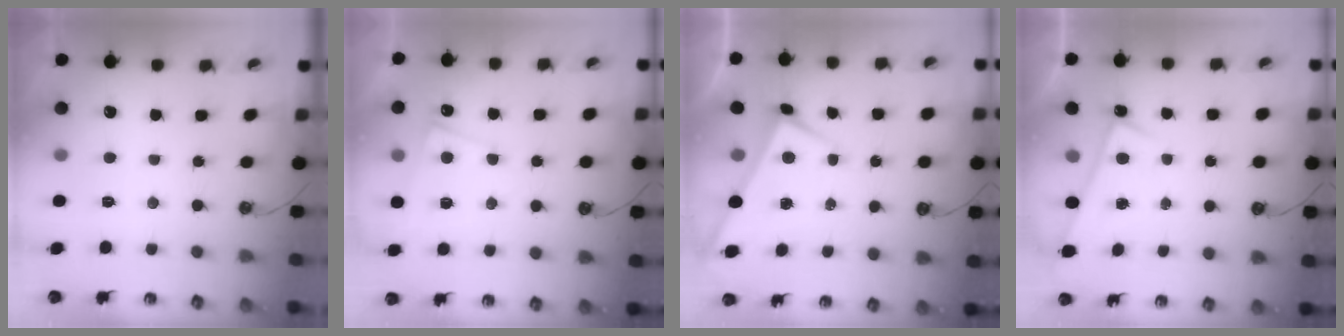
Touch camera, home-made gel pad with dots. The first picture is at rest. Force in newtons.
{"total": 4.2, "press": 4.2, "slide": 0.4}
{"total": 1.9, "press": 1.9, "slide": 0.2}
{"total": 0.9, "press": 0.0, "slide": 0.9}